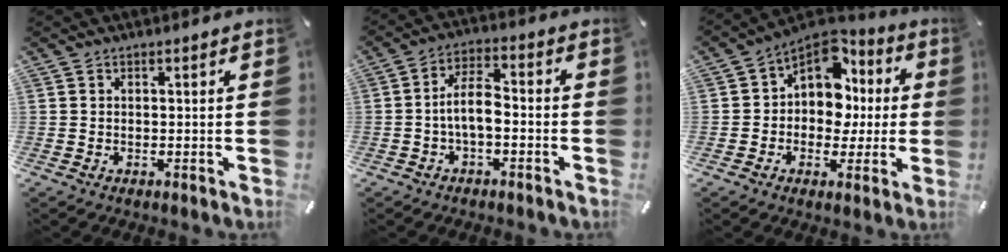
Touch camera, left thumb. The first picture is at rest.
{"total": 6.5, "force": [-1.8, 3.1, 5.4], "torque": [-0.105, 0.015, -0.034]}
{"total": 11.8, "force": [2.4, 9.8, 6.0], "torque": [-0.097, -0.026, 0.049]}